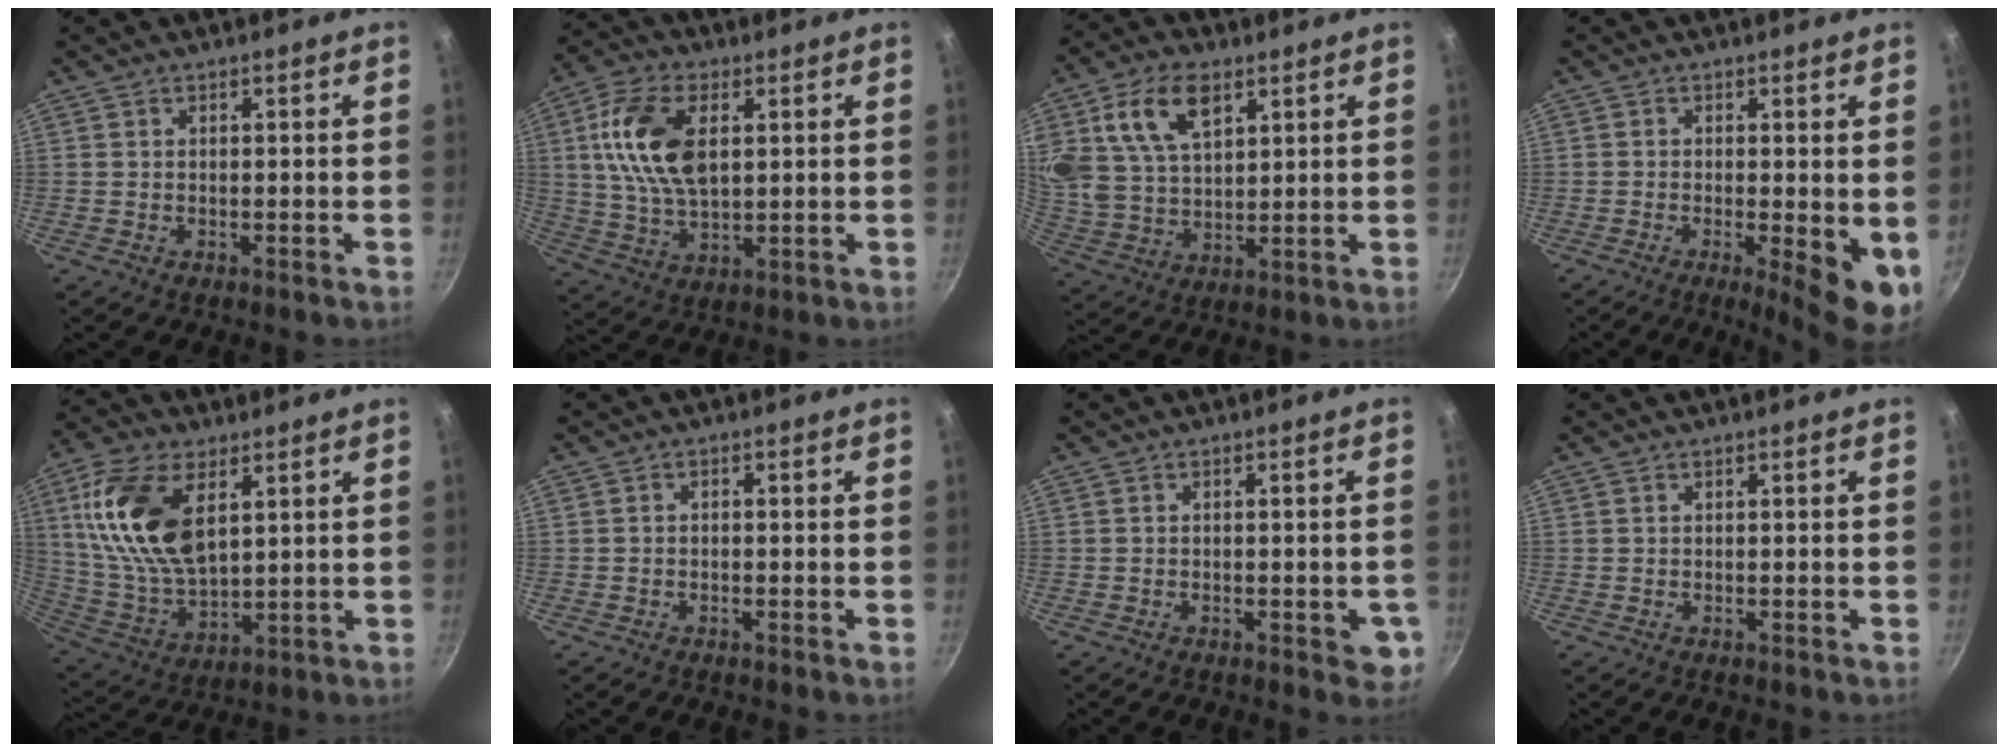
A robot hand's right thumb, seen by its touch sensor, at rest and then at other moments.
{"total": 14.6, "force": [3.4, 8.2, 11.6], "torque": [-0.212, -0.002, 0.061]}
{"total": 14.5, "force": [6.2, 8.6, 9.8], "torque": [-0.170, -0.015, 0.124]}
{"total": 8.3, "force": [-1.4, 2.4, 7.9], "torque": [-0.099, -0.008, -0.013]}
{"total": 18.7, "force": [6.1, 10.1, 14.5], "torque": [-0.271, -0.016, 0.128]}
{"total": 0.9, "force": [-0.6, 0.5, 0.5], "torque": [-0.014, 0.008, -0.010]}
{"total": 4.4, "force": [-1.4, 2.0, 3.6], "torque": [-0.027, 0.003, -0.018]}
{"total": 0.0}